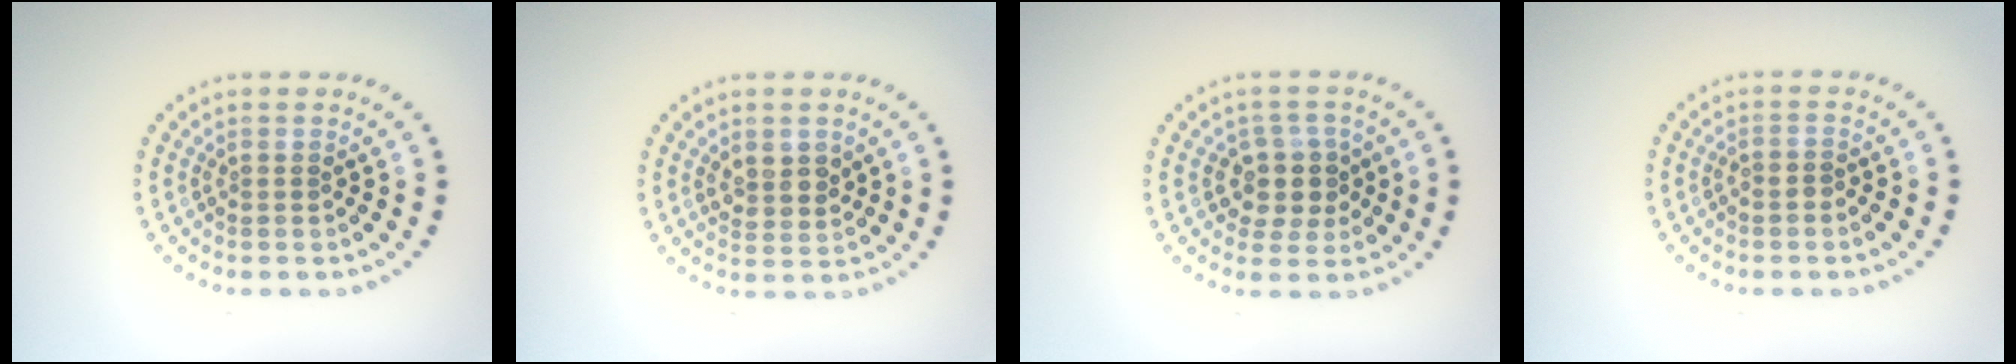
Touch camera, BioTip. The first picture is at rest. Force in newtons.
{"total": 2.2, "press": 2.1, "slide": 0.7}
{"total": 3.3, "press": 2.9, "slide": 1.5}
{"total": 0.9, "press": 0.6, "slide": 0.6}